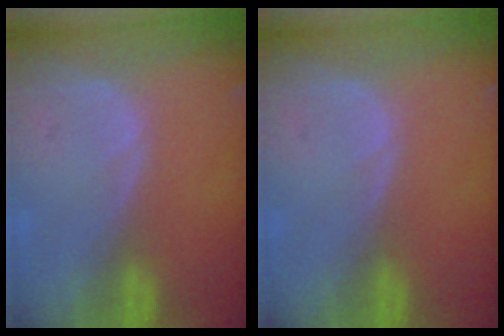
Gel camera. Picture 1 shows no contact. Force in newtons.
{"total": 0.0}